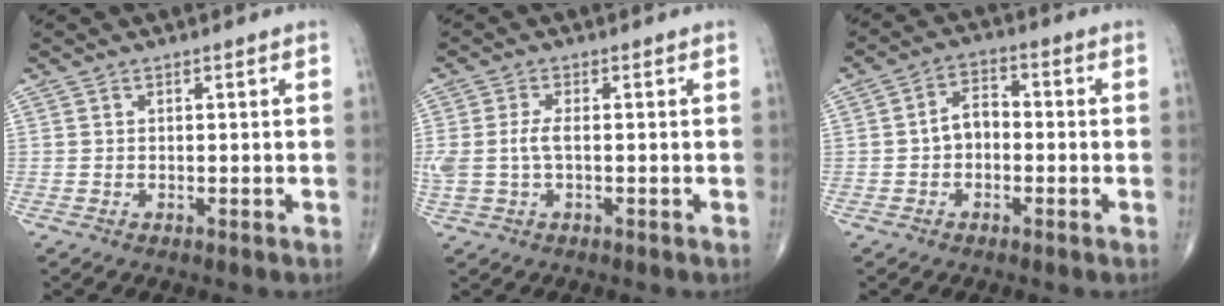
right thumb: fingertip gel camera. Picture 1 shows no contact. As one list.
[{"total": 4.3, "force": [0.0, 2.0, 3.8], "torque": [-0.107, 0.007, 0.002]}, {"total": 5.2, "force": [-0.8, 3.6, 3.7], "torque": [-0.049, 0.024, -0.023]}]